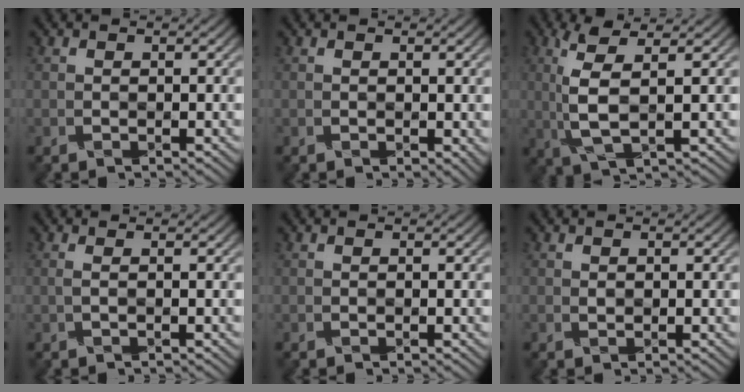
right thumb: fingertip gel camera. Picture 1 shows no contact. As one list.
[{"total": 1.1, "force": [0.4, 0.3, 1.0], "torque": [-0.013, 0.000, 0.010]}, {"total": 5.8, "force": [1.1, 1.4, 5.5], "torque": [-0.125, 0.006, 0.026]}, {"total": 1.0, "force": [0.1, 0.1, 1.0], "torque": [-0.020, 0.004, -0.004]}, {"total": 0.0}, {"total": 0.6, "force": [0.4, 0.4, 0.1], "torque": [-0.003, 0.000, 0.009]}]